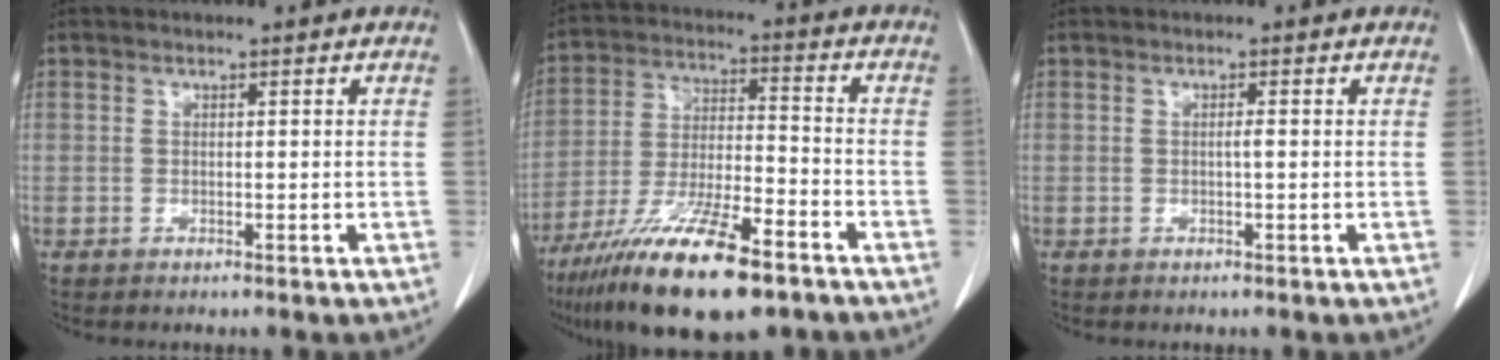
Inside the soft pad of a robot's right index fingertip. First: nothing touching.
{"total": 18.1, "force": [-12.0, 3.6, 13.1], "torque": [-0.244, -0.035, -0.214]}
{"total": 0.7, "force": [-0.1, -0.1, 0.7], "torque": [-0.012, 0.000, -0.003]}